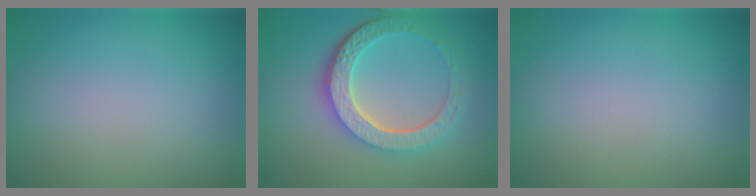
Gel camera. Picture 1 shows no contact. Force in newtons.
{"total": 6.1, "press": 4.6, "slide": 4.1}
{"total": 0.0}